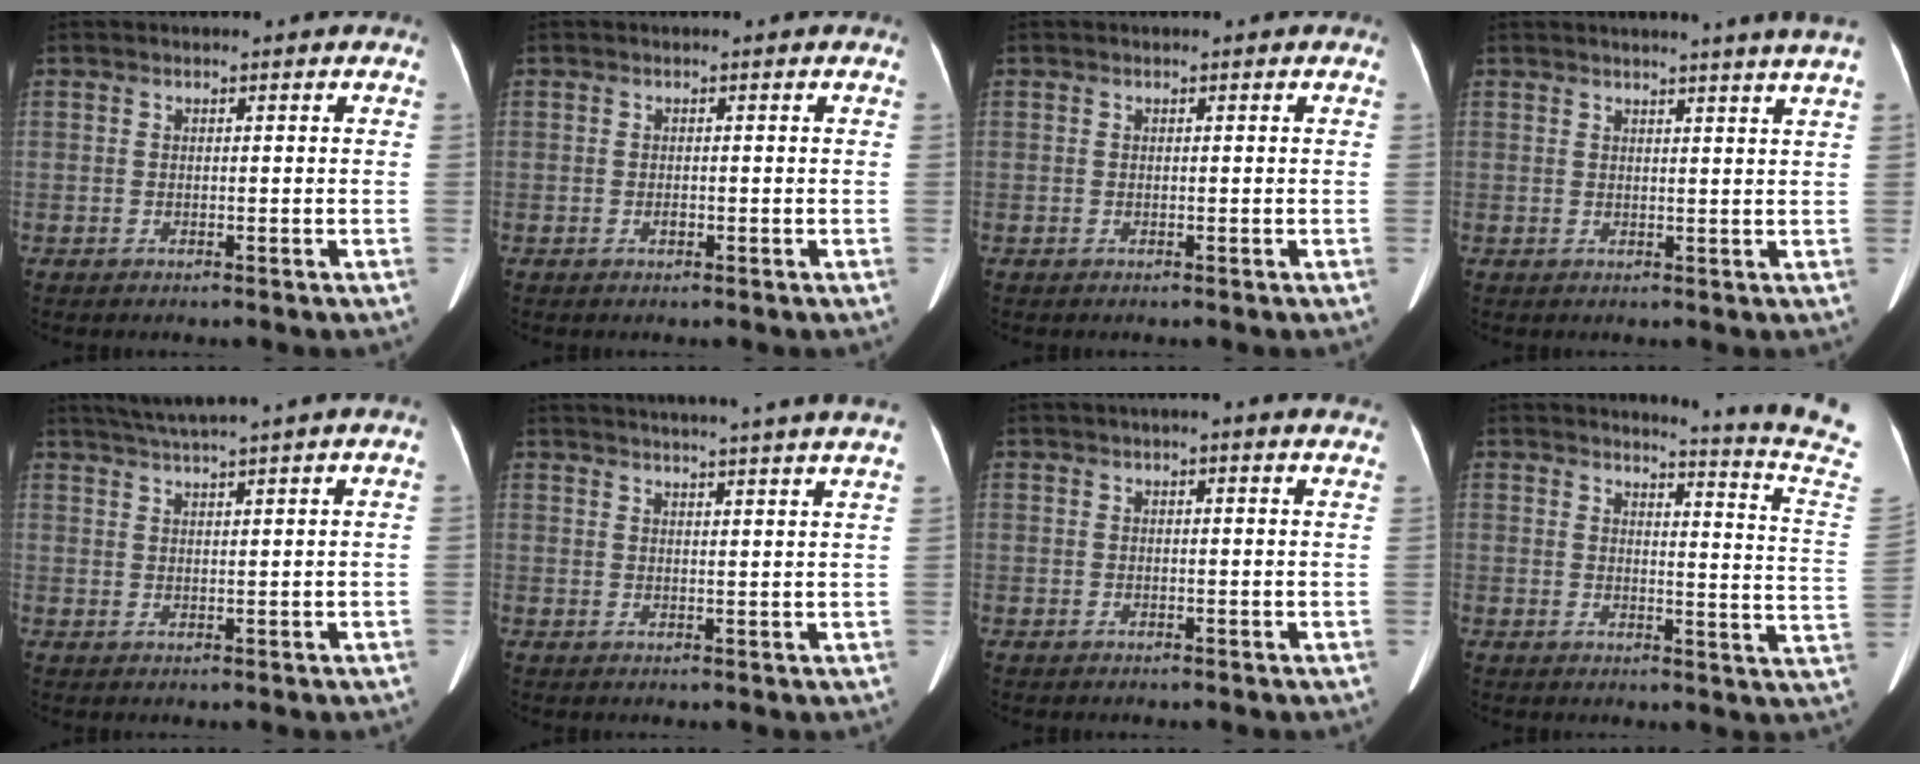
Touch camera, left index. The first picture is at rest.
{"total": 0.5, "force": [-0.2, 0.3, 0.4], "torque": [-0.008, 0.000, -0.003]}
{"total": 0.0}
{"total": 6.3, "force": [5.5, -1.4, 2.7], "torque": [-0.032, -0.009, 0.048]}
{"total": 6.6, "force": [5.5, -1.7, 3.2], "torque": [-0.051, 0.017, 0.089]}
{"total": 18.5, "force": [16.9, -1.3, 7.4], "torque": [-0.118, -0.020, 0.207]}
{"total": 3.9, "force": [3.3, 0.7, 2.0], "torque": [-0.024, 0.020, 0.024]}
{"total": 11.5, "force": [11.0, -2.9, 1.7], "torque": [-0.034, -0.117, 0.112]}